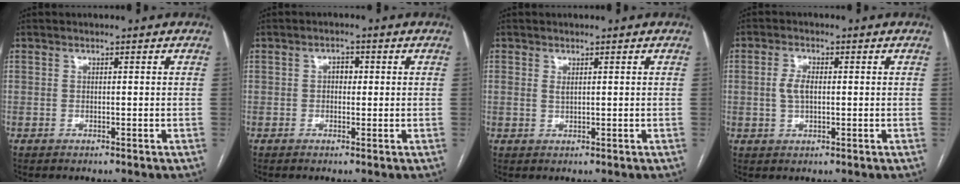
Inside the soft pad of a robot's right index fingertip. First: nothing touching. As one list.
[{"total": 1.8, "force": [0.7, 1.3, 1.1], "torque": [-0.020, 0.006, 0.008]}, {"total": 1.2, "force": [1.0, 0.5, 0.4], "torque": [-0.021, 0.003, 0.022]}, {"total": 3.3, "force": [0.1, 1.6, 2.9], "torque": [-0.063, 0.005, 0.003]}]